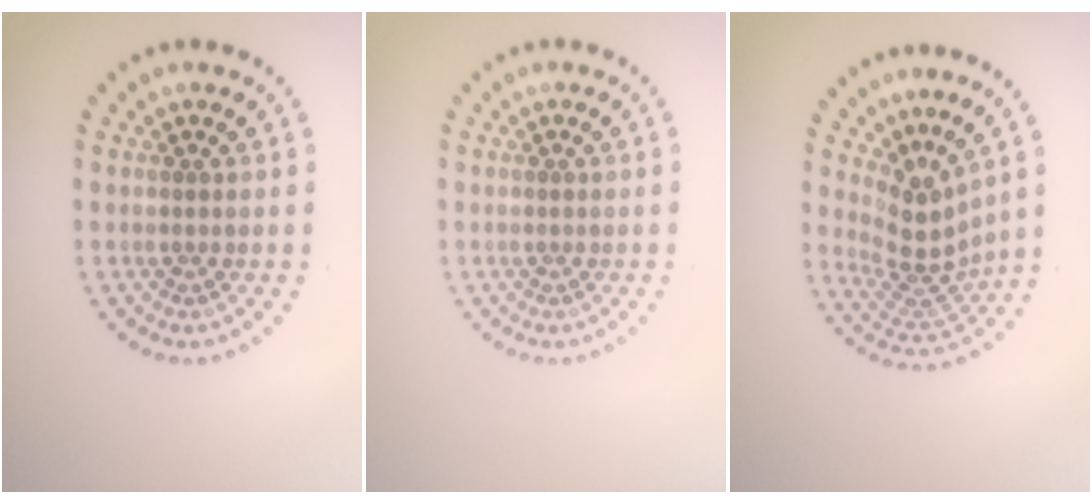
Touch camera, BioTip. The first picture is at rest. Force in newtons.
{"total": 0.0}
{"total": 3.9, "press": 2.7, "slide": 2.7}